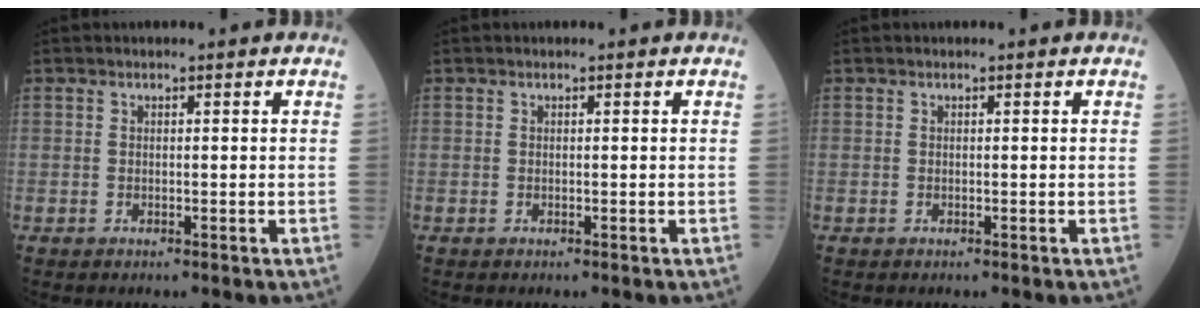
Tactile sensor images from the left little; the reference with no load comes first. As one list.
[{"total": 0.0}, {"total": 0.0}]